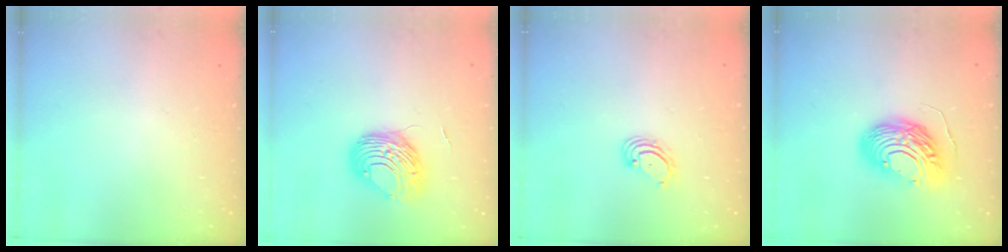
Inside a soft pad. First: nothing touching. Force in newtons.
{"total": 8.8, "press": 8.8, "slide": 0.8}
{"total": 3.2, "press": 3.1, "slide": 0.4}
{"total": 13.0, "press": 13.0, "slide": 1.1}